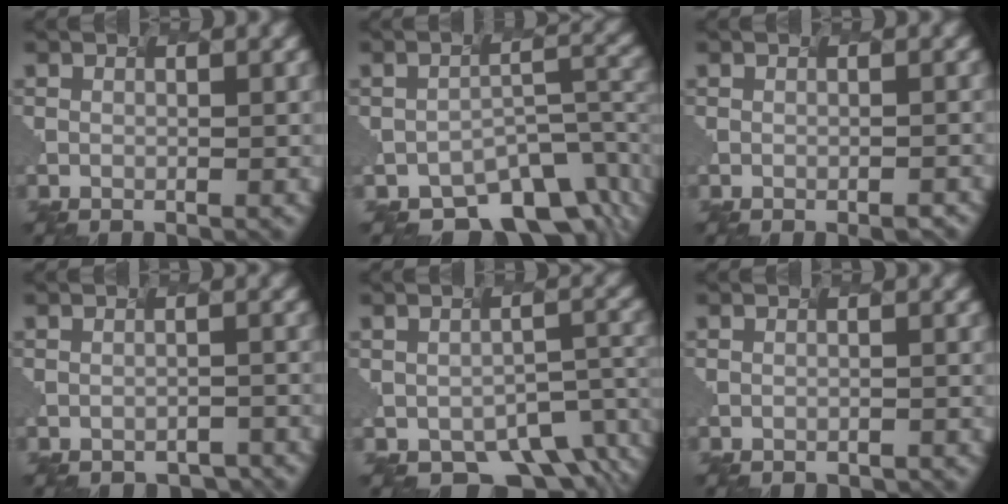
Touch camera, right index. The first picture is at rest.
{"total": 7.8, "force": [-6.3, 3.2, 3.3], "torque": [-0.031, -0.012, -0.092]}
{"total": 1.8, "force": [-0.8, 0.7, 1.5], "torque": [-0.005, 0.003, 0.004]}
{"total": 2.4, "force": [-2.1, 0.8, 0.9], "torque": [-0.004, -0.007, -0.006]}
{"total": 6.9, "force": [-4.4, 3.3, 4.2], "torque": [-0.050, -0.012, -0.049]}
{"total": 1.0, "force": [-0.5, 0.4, 0.7], "torque": [0.002, 0.004, 0.000]}